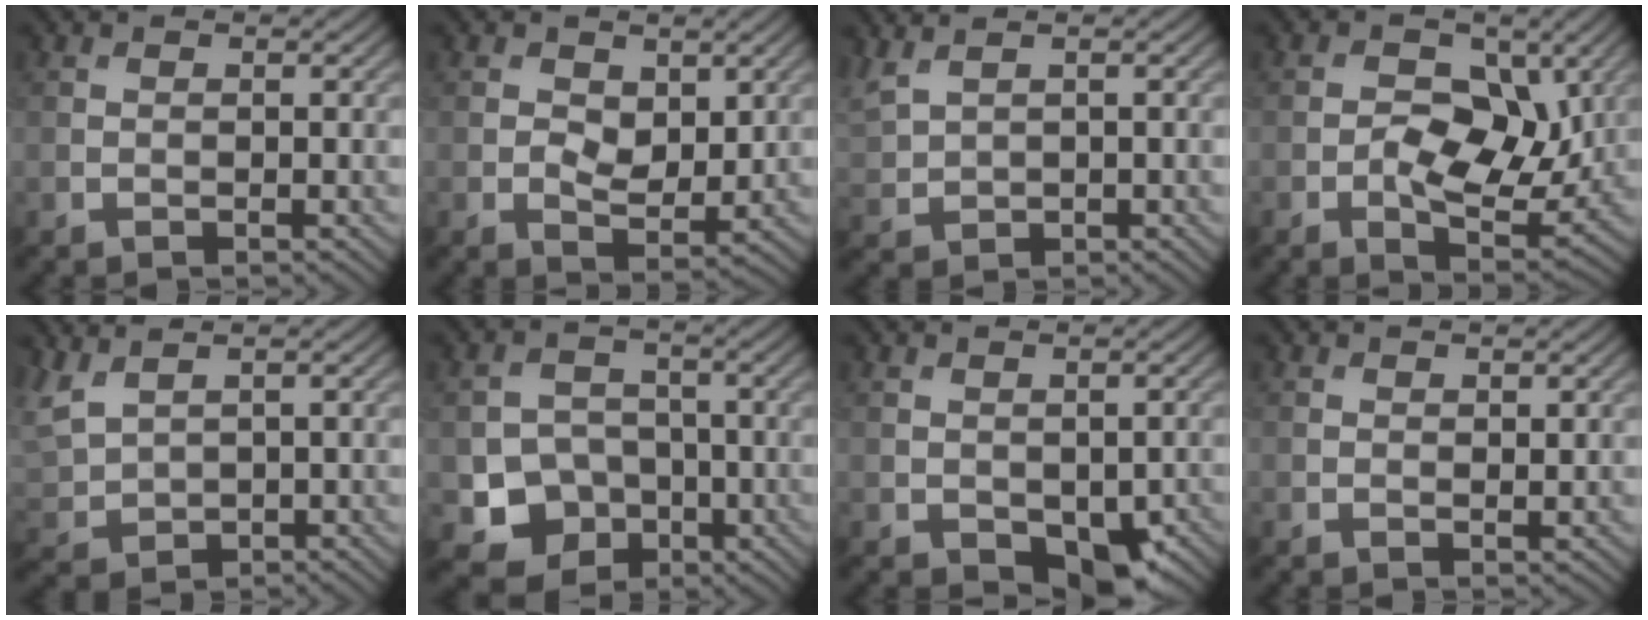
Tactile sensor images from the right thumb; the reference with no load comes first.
{"total": 3.6, "force": [1.2, 2.4, 2.5], "torque": [-0.051, -0.008, 0.017]}
{"total": 3.7, "force": [2.3, 1.7, 2.3], "torque": [-0.073, 0.009, 0.052]}
{"total": 8.1, "force": [-0.1, 4.9, 6.5], "torque": [-0.098, -0.006, -0.001]}
{"total": 4.9, "force": [2.6, 2.7, 3.1], "torque": [-0.100, 0.000, 0.057]}
{"total": 7.3, "force": [-2.9, 6.1, 2.7], "torque": [-0.051, -0.018, -0.058]}
{"total": 6.3, "force": [-2.2, 3.9, 4.3], "torque": [-0.068, -0.028, -0.018]}
{"total": 0.8, "force": [0.5, 0.4, 0.4], "torque": [-0.004, -0.003, 0.011]}